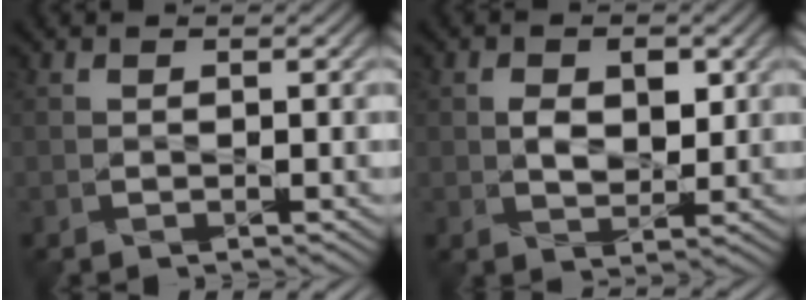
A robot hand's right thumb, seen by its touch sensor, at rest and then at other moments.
{"total": 4.2, "force": [0.8, 2.7, 3.1], "torque": [-0.059, -0.006, 0.015]}